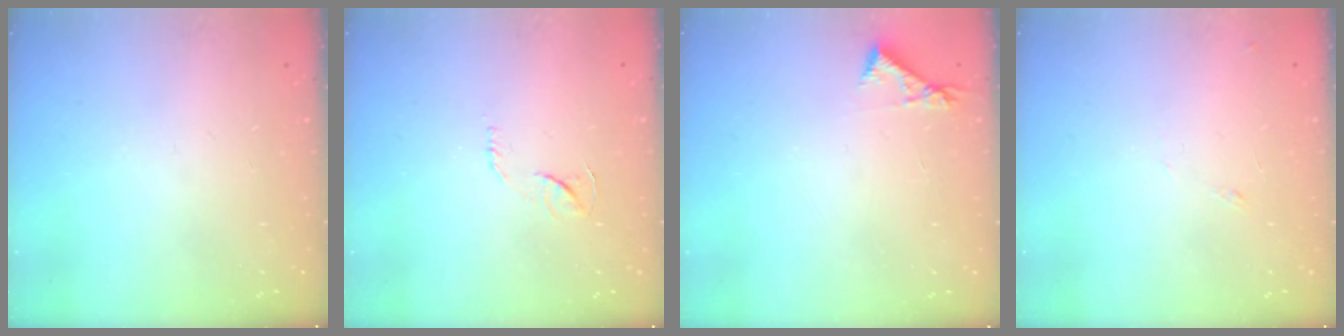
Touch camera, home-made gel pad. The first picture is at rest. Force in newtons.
{"total": 6.1, "press": 6.1, "slide": 0.3}
{"total": 4.7, "press": 4.7, "slide": 0.4}
{"total": 5.8, "press": 5.7, "slide": 0.8}